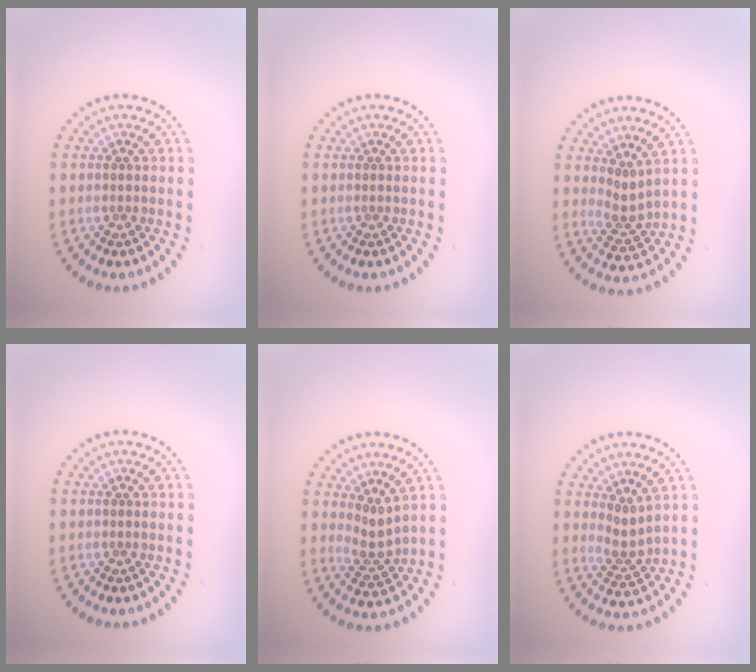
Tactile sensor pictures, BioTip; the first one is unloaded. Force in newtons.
{"total": 0.0}
{"total": 2.1, "press": 1.4, "slide": 1.5}
{"total": 0.0}
{"total": 2.2, "press": 1.5, "slide": 1.6}
{"total": 2.2, "press": 1.5, "slide": 1.6}